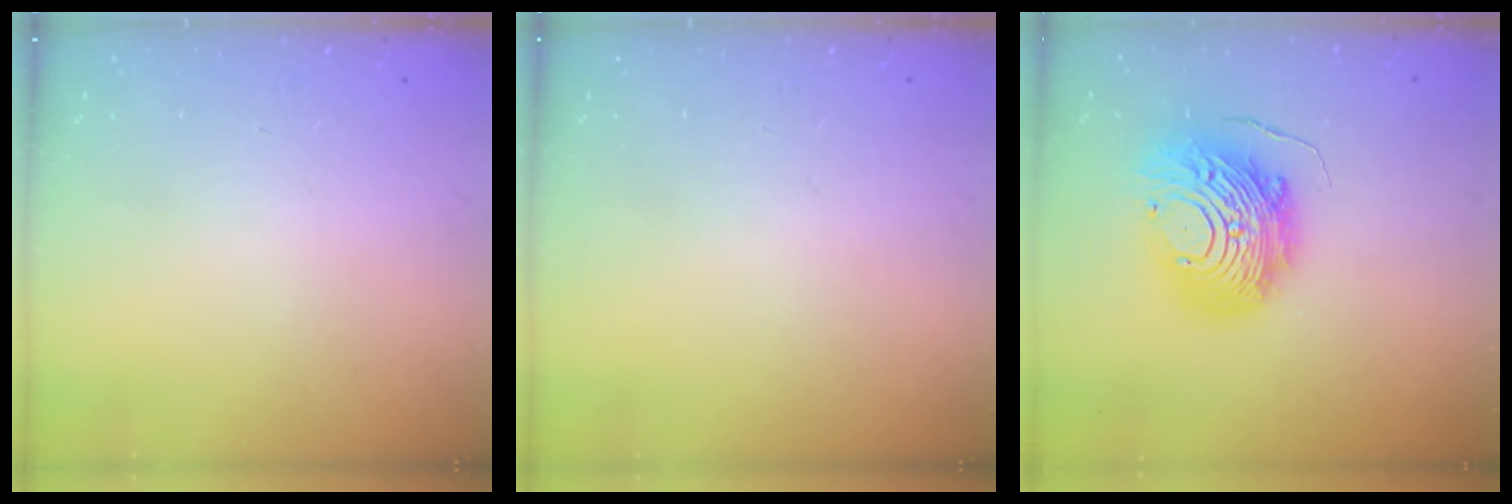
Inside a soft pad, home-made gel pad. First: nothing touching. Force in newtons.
{"total": 0.0}
{"total": 17.9, "press": 17.9, "slide": 1.5}